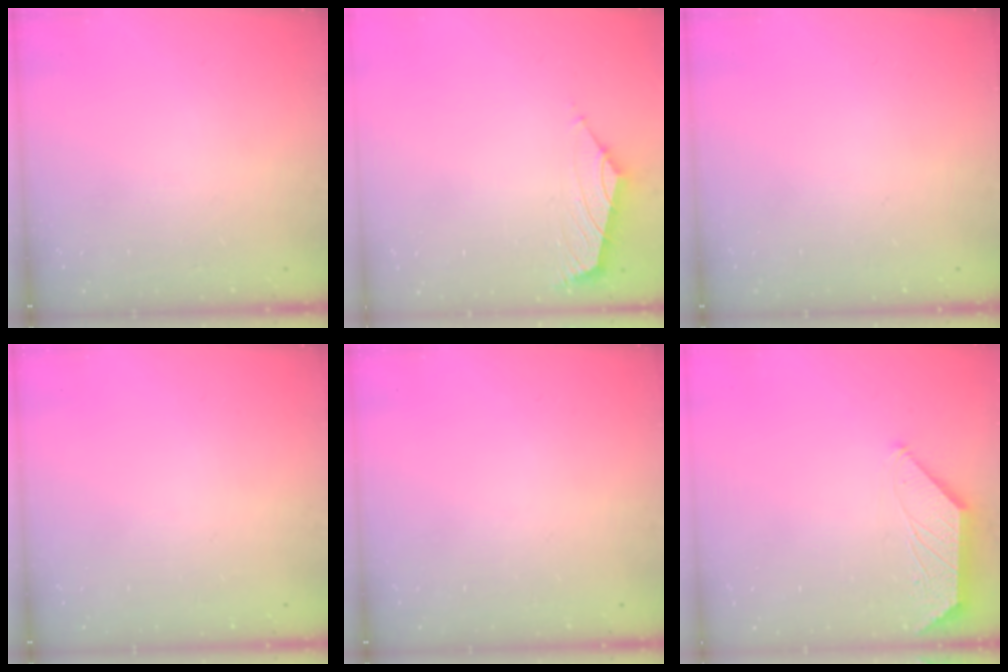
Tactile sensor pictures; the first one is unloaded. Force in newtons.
{"total": 1.8, "press": 1.6, "slide": 0.7}
{"total": 0.0}
{"total": 0.0}
{"total": 0.0}
{"total": 0.8, "press": 0.7, "slide": 0.1}